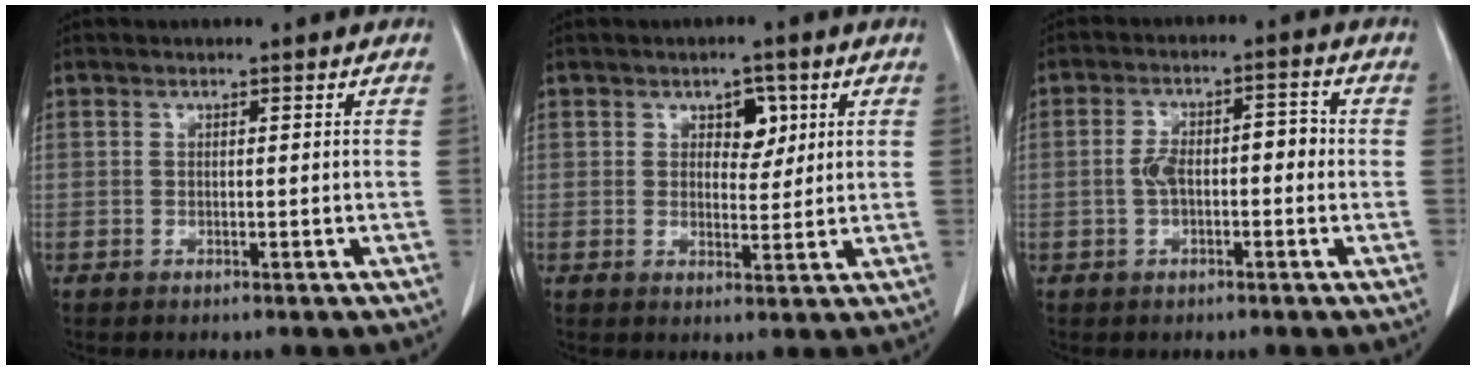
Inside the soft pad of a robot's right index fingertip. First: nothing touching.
{"total": 3.7, "force": [1.6, 2.3, 2.5], "torque": [-0.029, 0.005, 0.024]}
{"total": 5.6, "force": [-0.6, 2.6, 5.0], "torque": [-0.098, 0.033, -0.011]}